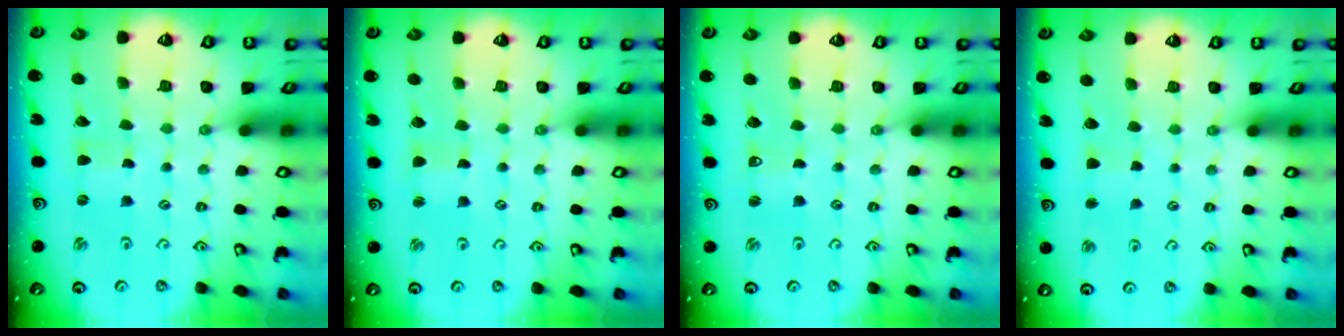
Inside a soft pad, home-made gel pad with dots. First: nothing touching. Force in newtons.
{"total": 1.6, "press": 1.6, "slide": 0.3}
{"total": 1.4, "press": 1.4, "slide": 0.1}
{"total": 2.1, "press": 2.0, "slide": 0.3}